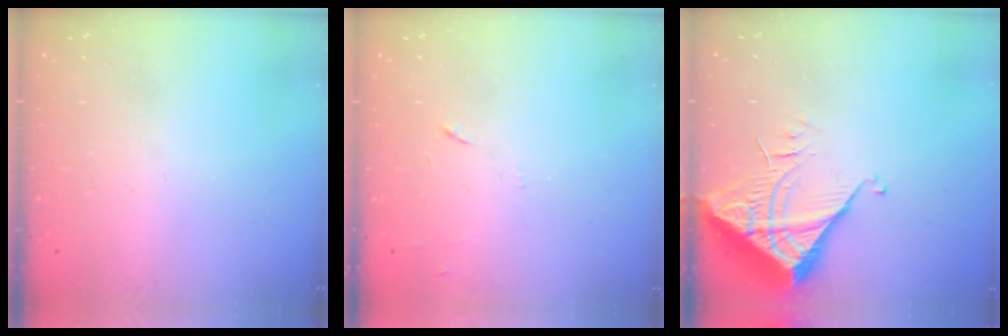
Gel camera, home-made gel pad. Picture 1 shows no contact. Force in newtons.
{"total": 4.3, "press": 4.3, "slide": 0.6}
{"total": 6.7, "press": 6.7, "slide": 0.7}